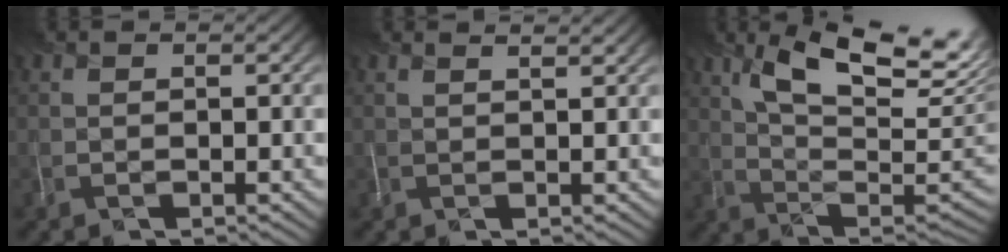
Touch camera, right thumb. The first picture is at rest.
{"total": 1.8, "force": [1.4, 0.5, 1.1], "torque": [-0.015, 0.006, 0.010]}
{"total": 16.5, "force": [7.3, 6.6, 13.3], "torque": [-0.217, 0.012, 0.124]}